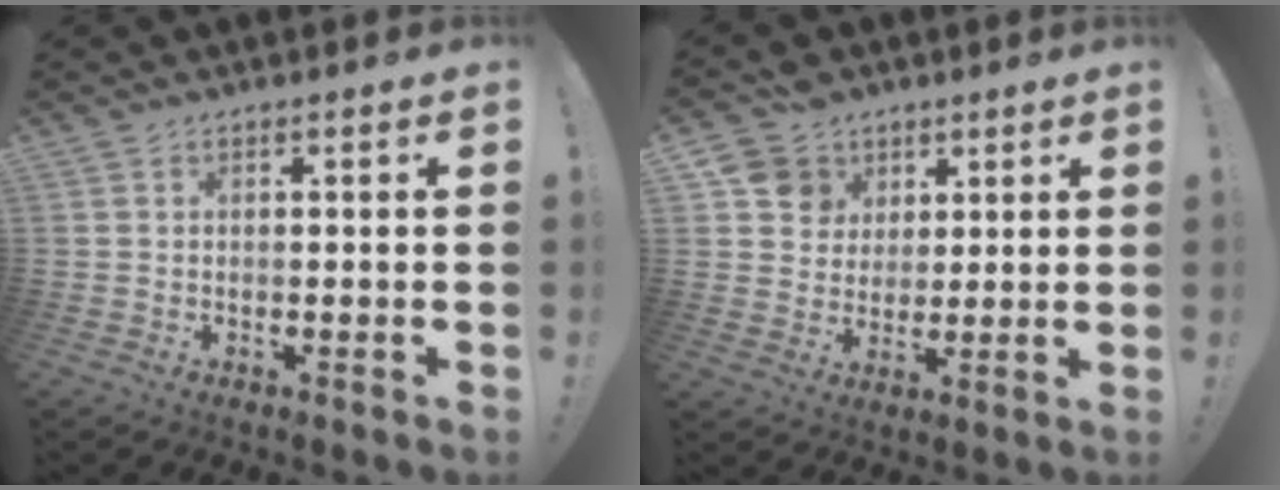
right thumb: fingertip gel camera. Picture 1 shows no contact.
{"total": 9.2, "force": [4.6, 7.8, 1.4], "torque": [-0.019, -0.033, 0.096]}